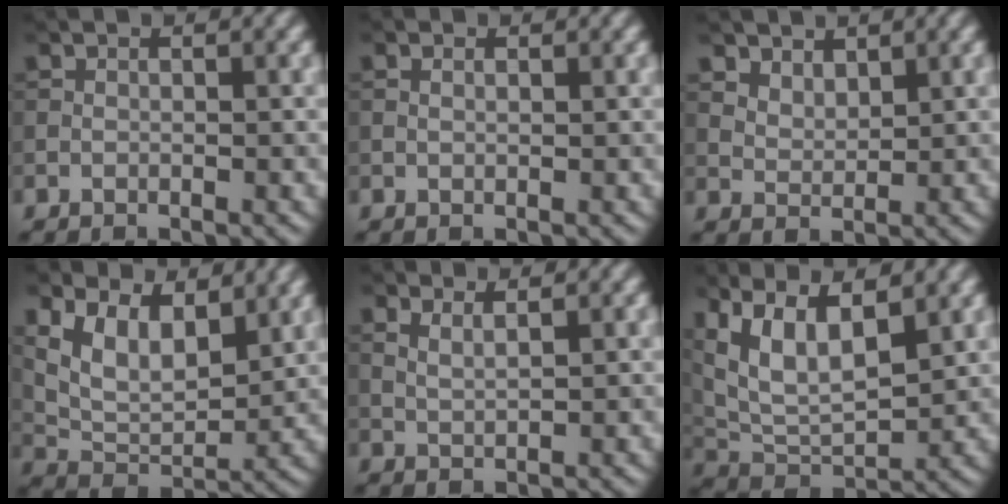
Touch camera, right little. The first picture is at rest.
{"total": 0.9, "force": [0.4, 0.5, 0.6], "torque": [-0.008, -0.004, 0.005]}
{"total": 3.1, "force": [2.3, 1.7, 1.2], "torque": [-0.032, -0.012, 0.056]}
{"total": 6.7, "force": [3.0, 4.0, 4.4], "torque": [-0.088, -0.015, 0.054]}
{"total": 1.8, "force": [1.3, 0.6, 1.1], "torque": [-0.024, -0.002, 0.024]}
{"total": 9.6, "force": [4.3, 4.6, 7.3], "torque": [-0.149, 0.008, 0.077]}